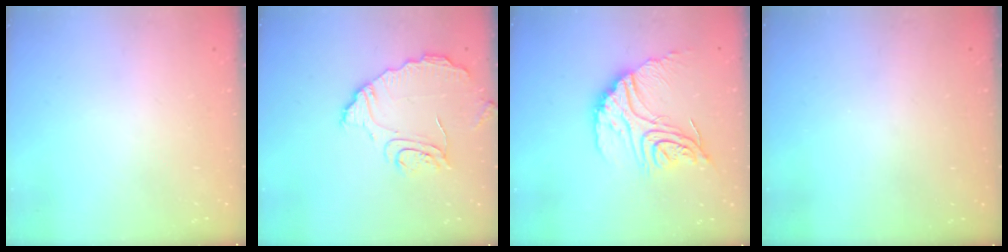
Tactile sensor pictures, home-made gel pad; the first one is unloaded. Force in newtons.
{"total": 10.5, "press": 10.5, "slide": 0.5}
{"total": 20.1, "press": 20.0, "slide": 1.8}
{"total": 3.0, "press": 3.0, "slide": 0.1}